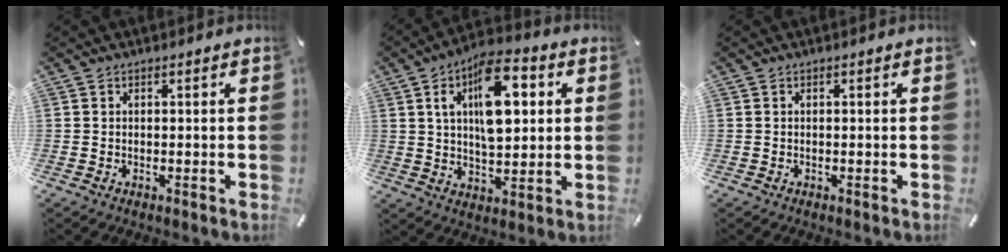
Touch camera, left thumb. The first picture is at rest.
{"total": 15.6, "force": [5.2, 8.2, 12.2], "torque": [-0.188, -0.011, 0.086]}
{"total": 0.0}